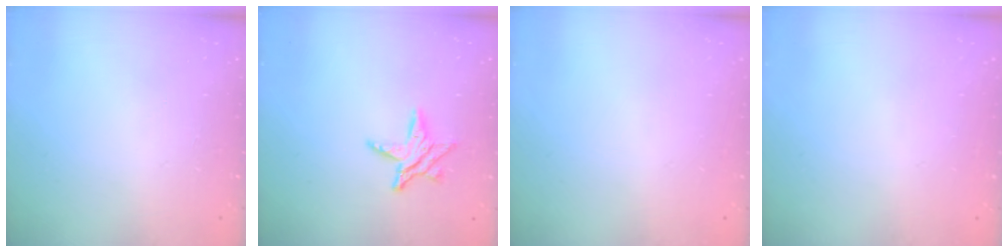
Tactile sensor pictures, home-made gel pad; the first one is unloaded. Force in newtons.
{"total": 7.9, "press": 7.9, "slide": 0.3}
{"total": 0.0}
{"total": 0.0}